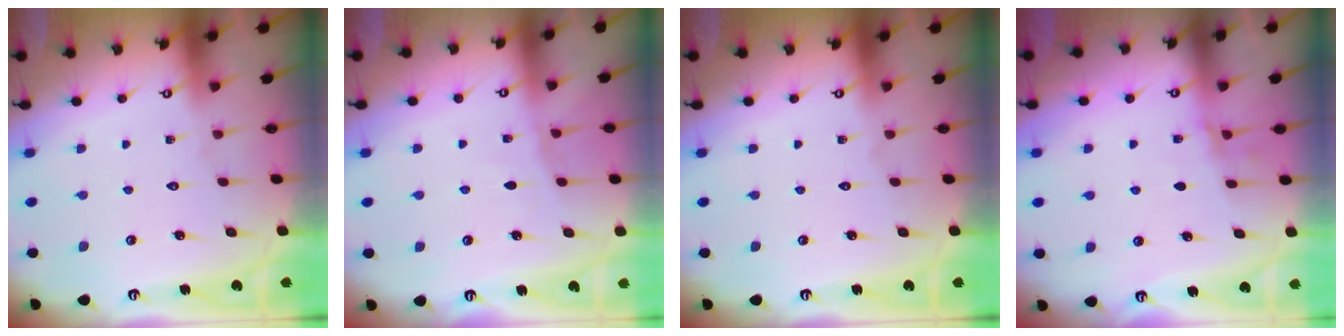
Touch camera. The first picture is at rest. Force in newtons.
{"total": 4.9, "press": 4.8, "slide": 0.4}
{"total": 0.0}
{"total": 4.0, "press": 3.8, "slide": 1.1}